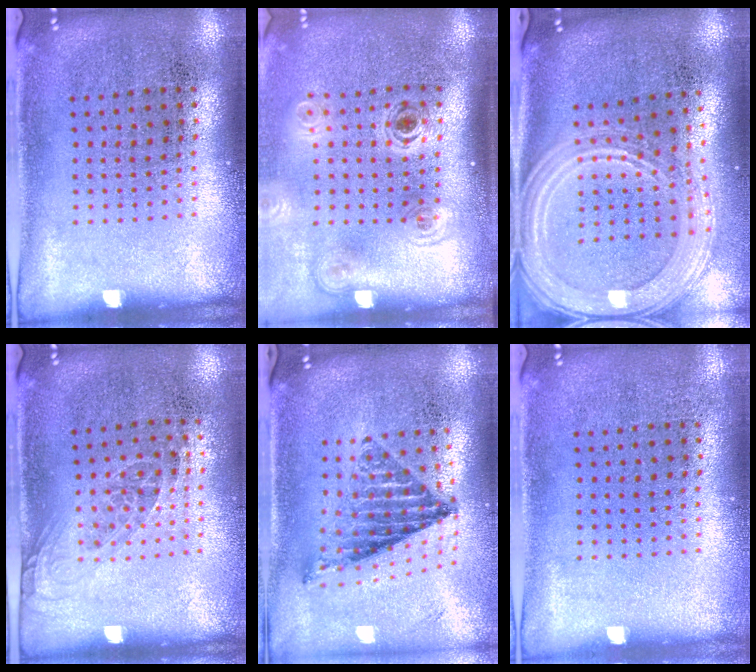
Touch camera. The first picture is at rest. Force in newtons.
{"total": 1.9, "press": 1.2, "slide": 1.4}
{"total": 3.0, "press": 2.5, "slide": 1.6}
{"total": 1.1, "press": 0.8, "slide": 0.7}
{"total": 1.1, "press": 1.0, "slide": 0.5}
{"total": 0.0}